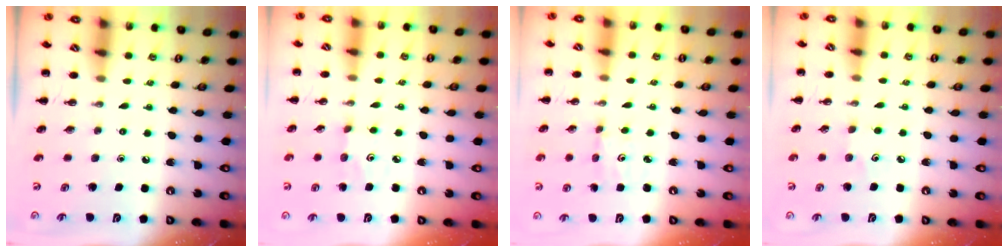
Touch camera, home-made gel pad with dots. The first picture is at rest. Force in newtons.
{"total": 2.7, "press": 2.7, "slide": 0.5}
{"total": 1.2, "press": 1.2, "slide": 0.3}
{"total": 3.0, "press": 2.9, "slide": 0.8}